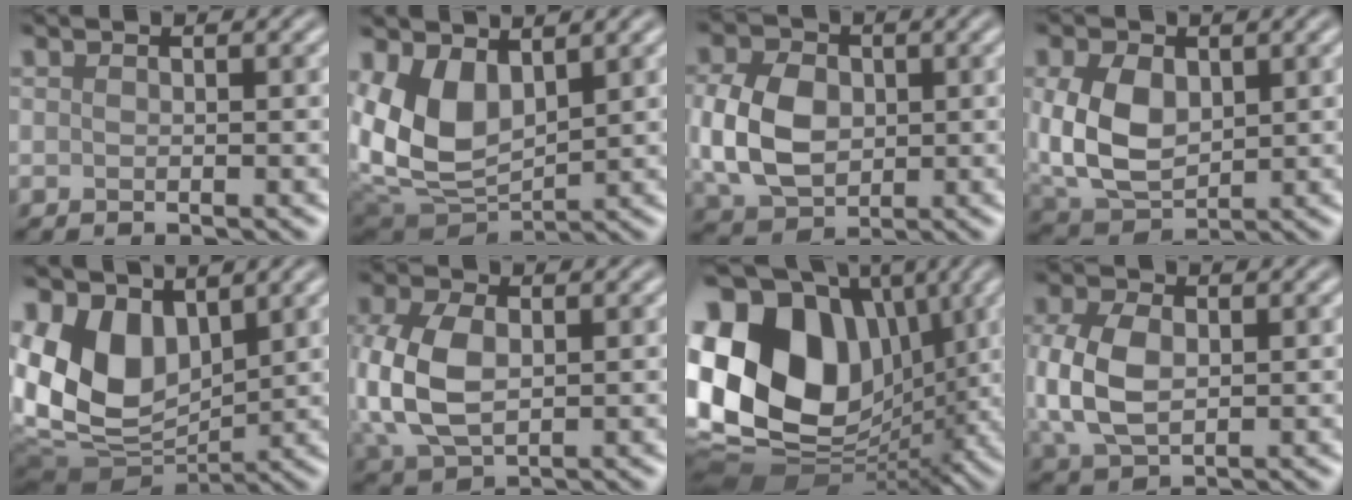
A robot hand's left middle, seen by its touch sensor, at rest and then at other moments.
{"total": 7.4, "force": [2.3, 4.6, 5.3], "torque": [-0.120, -0.017, 0.045]}
{"total": 7.0, "force": [0.1, 5.1, 4.9], "torque": [-0.113, 0.004, -0.002]}
{"total": 7.3, "force": [0.7, 4.9, 5.4], "torque": [-0.136, 0.000, 0.019]}
{"total": 9.4, "force": [2.2, 6.2, 6.8], "torque": [-0.150, -0.005, 0.039]}
{"total": 7.5, "force": [0.1, 4.9, 5.7], "torque": [-0.161, 0.000, 0.010]}
{"total": 18.9, "force": [2.0, 13.9, 12.7], "torque": [-0.260, 0.016, 0.049]}
{"total": 6.2, "force": [0.2, 4.1, 4.7], "torque": [-0.121, 0.004, 0.007]}